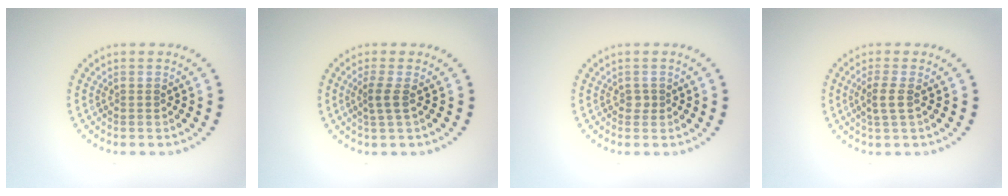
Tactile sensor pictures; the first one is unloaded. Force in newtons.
{"total": 1.6, "press": 1.3, "slide": 1.0}
{"total": 0.7, "press": 0.6, "slide": 0.4}
{"total": 1.8, "press": 1.6, "slide": 0.7}